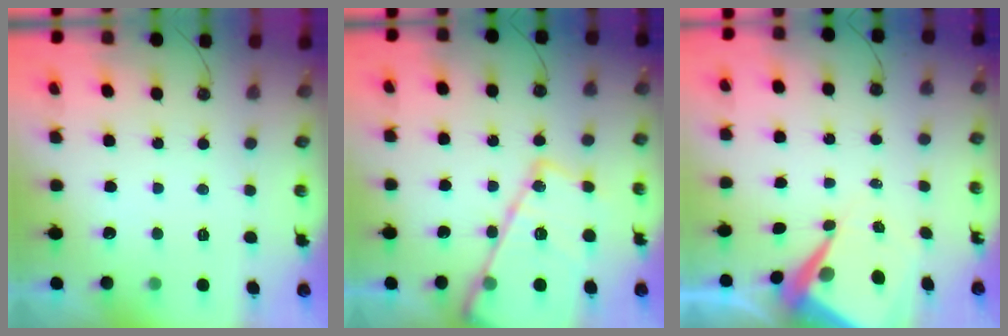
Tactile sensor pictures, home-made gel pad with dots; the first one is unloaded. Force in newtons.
{"total": 22.4, "press": 22.3, "slide": 2.1}
{"total": 8.2, "press": 8.2, "slide": 0.7}